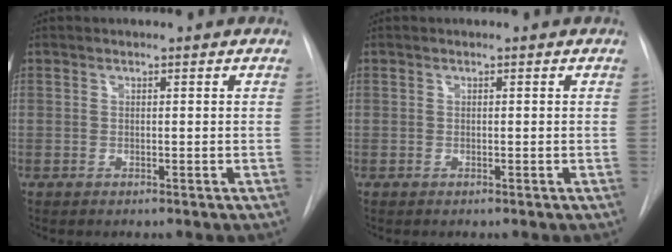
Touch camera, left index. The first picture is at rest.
{"total": 0.0}